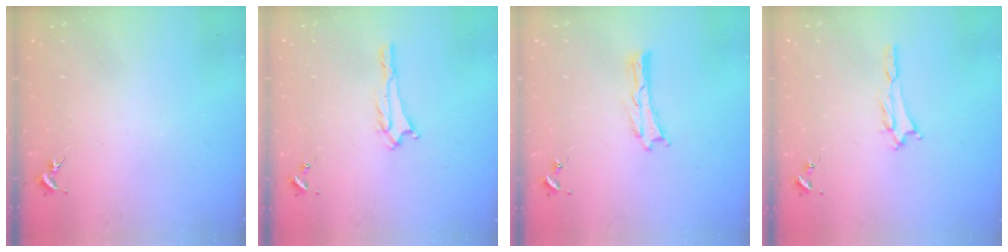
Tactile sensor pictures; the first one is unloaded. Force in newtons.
{"total": 0.8, "press": 0.8, "slide": 0.1}
{"total": 0.0}
{"total": 1.9, "press": 1.8, "slide": 0.3}